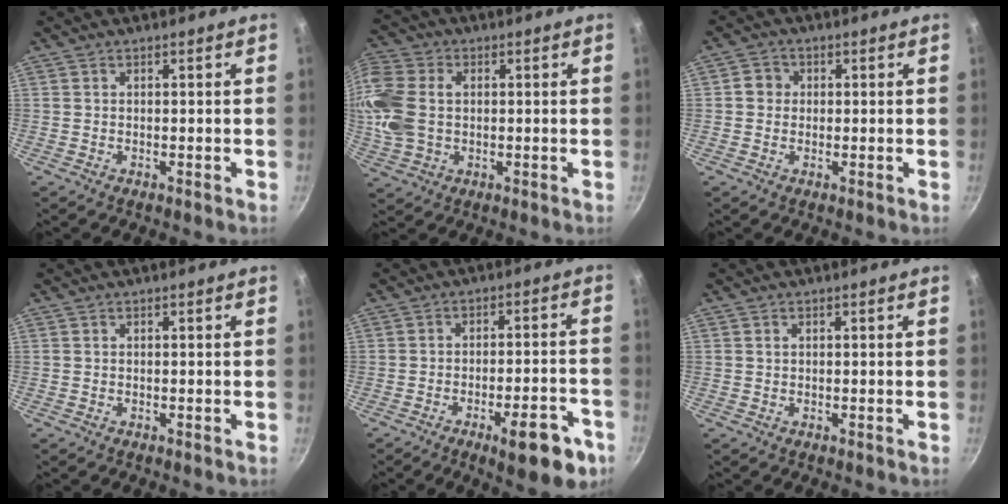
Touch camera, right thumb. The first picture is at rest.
{"total": 16.1, "force": [1.3, 11.7, 11.0], "torque": [-0.291, 0.014, 0.027]}
{"total": 3.2, "force": [0.2, 3.0, 1.1], "torque": [-0.001, 0.007, -0.002]}
{"total": 0.0}
{"total": 11.4, "force": [-6.1, 3.5, 9.0], "torque": [-0.110, 0.031, -0.081]}
{"total": 0.6, "force": [0.2, 0.4, 0.4], "torque": [-0.007, 0.000, 0.005]}